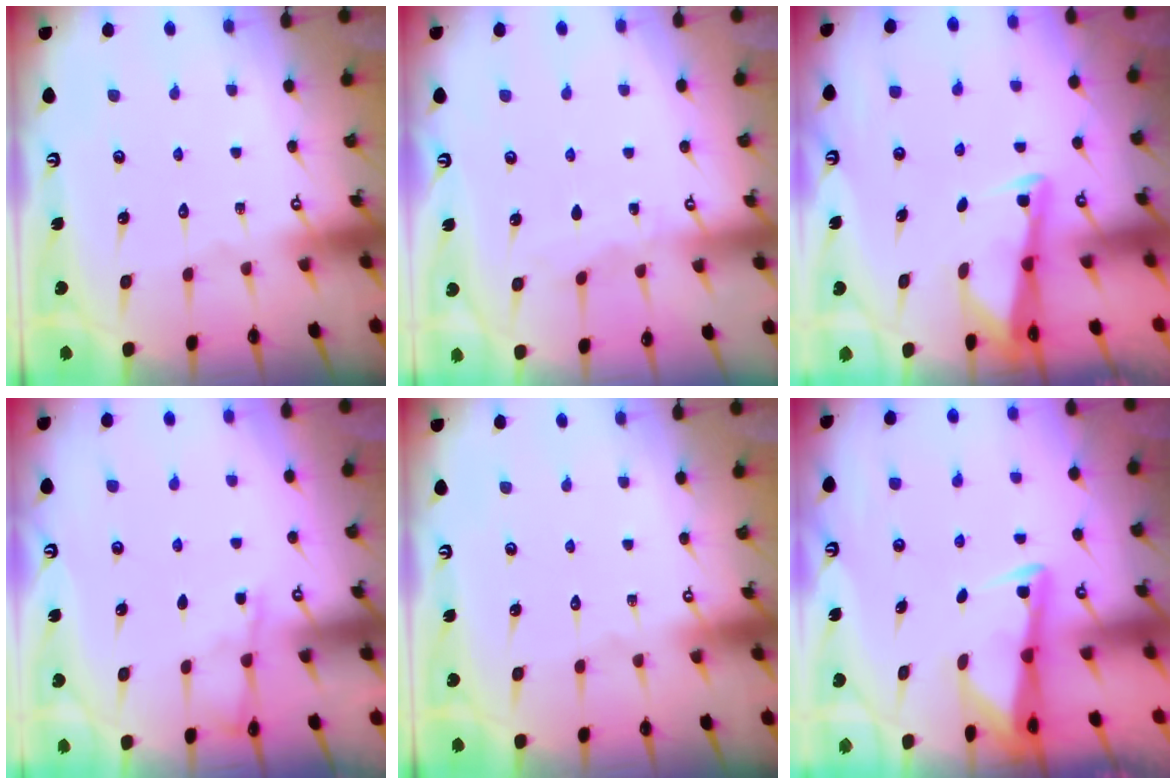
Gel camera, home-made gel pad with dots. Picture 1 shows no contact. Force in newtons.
{"total": 2.6, "press": 2.6, "slide": 0.1}
{"total": 2.7, "press": 2.7, "slide": 0.1}
{"total": 3.6, "press": 3.5, "slide": 0.4}
{"total": 0.0}
{"total": 3.0, "press": 3.0, "slide": 0.4}